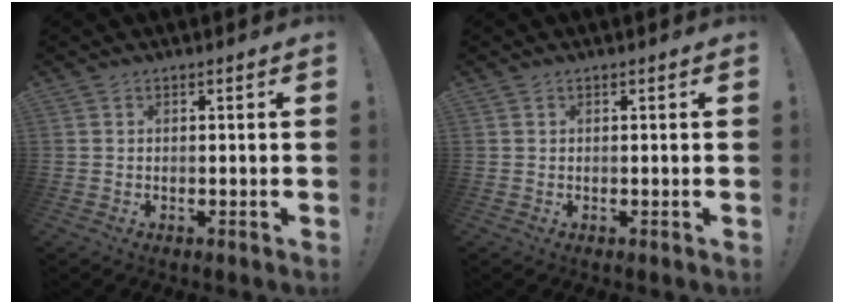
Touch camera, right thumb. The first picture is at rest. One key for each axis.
{"total": 0.0}